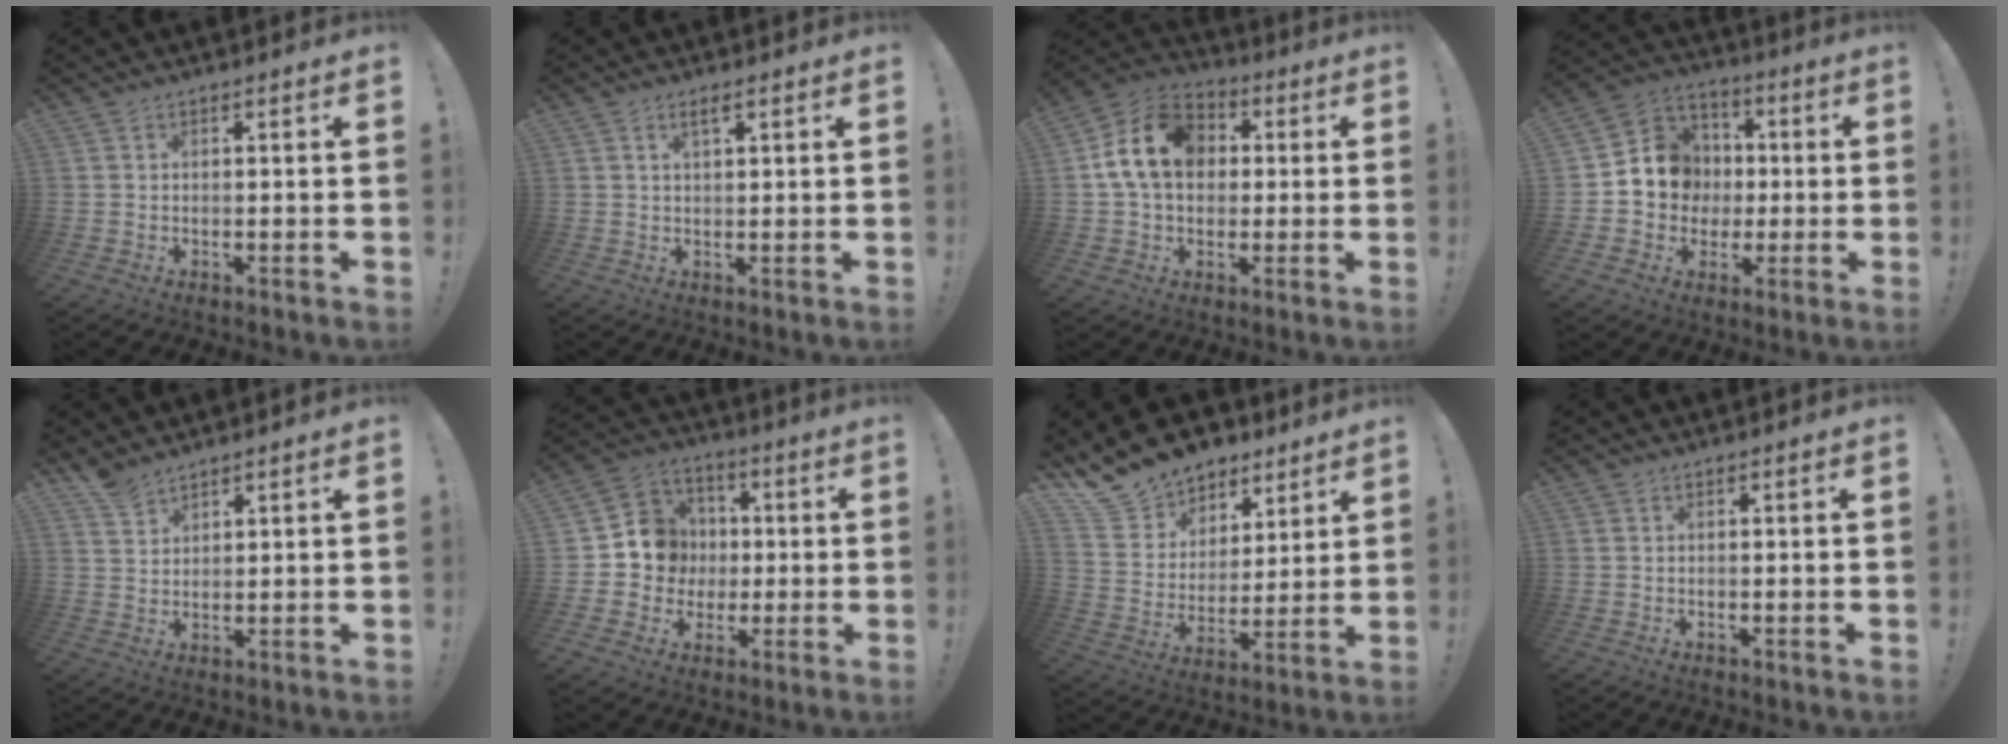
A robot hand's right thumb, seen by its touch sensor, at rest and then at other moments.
{"total": 2.7, "force": [1.5, 0.8, 2.1], "torque": [-0.031, -0.003, 0.022]}
{"total": 16.1, "force": [2.9, 12.2, 10.1], "torque": [-0.166, 0.010, 0.060]}
{"total": 11.9, "force": [-0.1, 11.2, 4.0], "torque": [-0.041, 0.008, 0.010]}
{"total": 4.6, "force": [4.1, 1.7, 1.3], "torque": [-0.014, -0.024, 0.077]}
{"total": 11.1, "force": [-0.5, 10.6, 3.1], "torque": [-0.026, 0.009, 0.003]}
{"total": 14.9, "force": [11.9, 8.5, 2.8], "torque": [-0.064, -0.091, 0.229]}
{"total": 0.0}